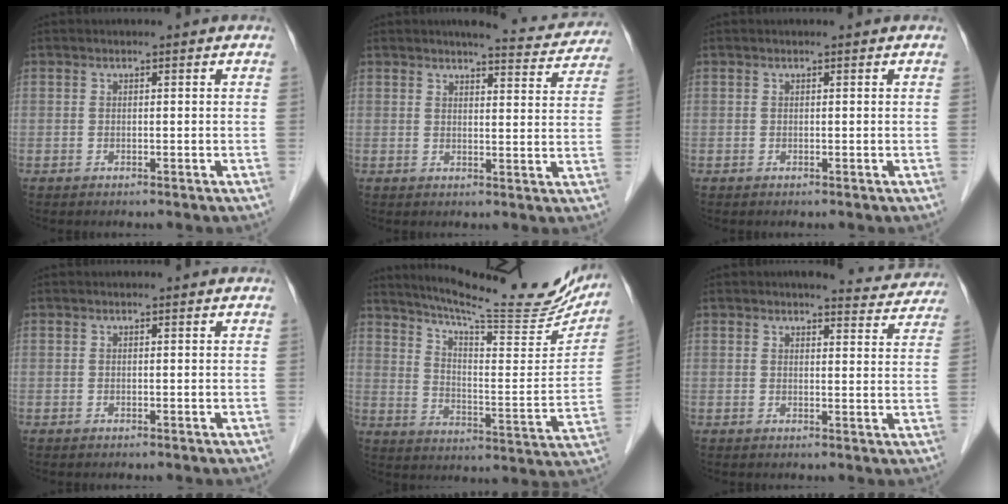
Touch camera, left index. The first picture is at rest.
{"total": 9.4, "force": [9.0, 1.6, 2.4], "torque": [-0.017, -0.017, 0.090]}
{"total": 0.0}
{"total": 0.0}
{"total": 22.4, "force": [20.2, 2.6, 9.4], "torque": [-0.145, -0.049, 0.273]}
{"total": 7.2, "force": [6.9, 1.8, 1.2], "torque": [-0.001, -0.012, 0.062]}